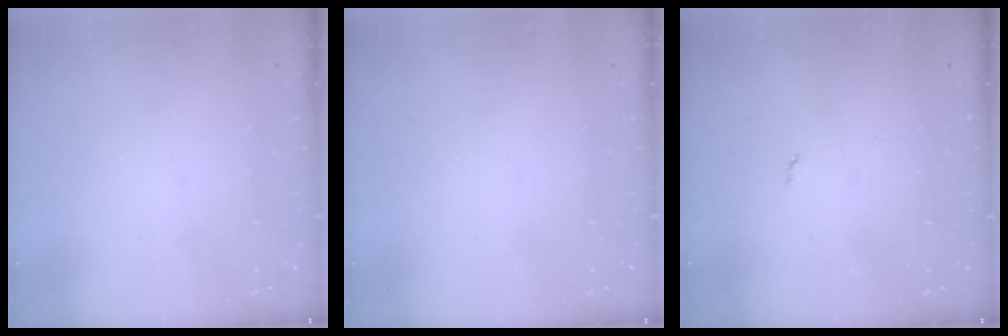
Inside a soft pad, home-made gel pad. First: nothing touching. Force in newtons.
{"total": 0.0}
{"total": 2.1, "press": 2.1, "slide": 0.4}